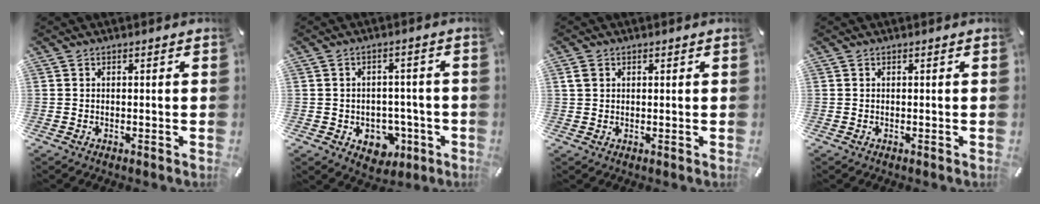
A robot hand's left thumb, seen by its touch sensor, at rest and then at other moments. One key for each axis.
{"total": 7.0, "fx": -2.0, "fy": 6.0, "fz": 3.0, "tx": -0.022, "ty": 0.010, "tz": -0.029}
{"total": 1.9, "fx": 0.7, "fy": 1.6, "fz": 0.8, "tx": -0.008, "ty": 0.000, "tz": 0.011}
{"total": 0.0}